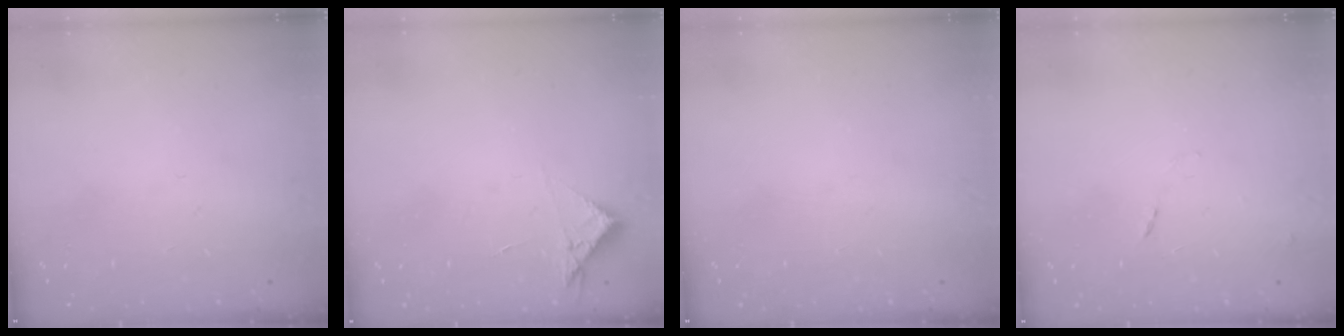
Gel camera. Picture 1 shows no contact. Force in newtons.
{"total": 3.1, "press": 3.1, "slide": 0.5}
{"total": 0.0}
{"total": 7.6, "press": 7.6, "slide": 0.9}